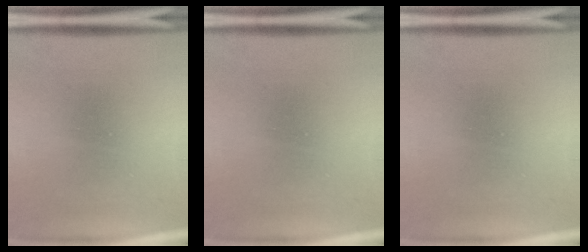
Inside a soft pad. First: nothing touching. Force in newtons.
{"total": 0.0}
{"total": 0.0}